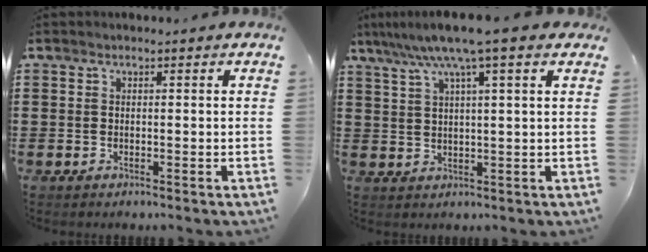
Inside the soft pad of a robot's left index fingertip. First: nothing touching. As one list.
[{"total": 7.7, "force": [4.9, -0.1, 6.0], "torque": [-0.128, -0.007, 0.083]}]